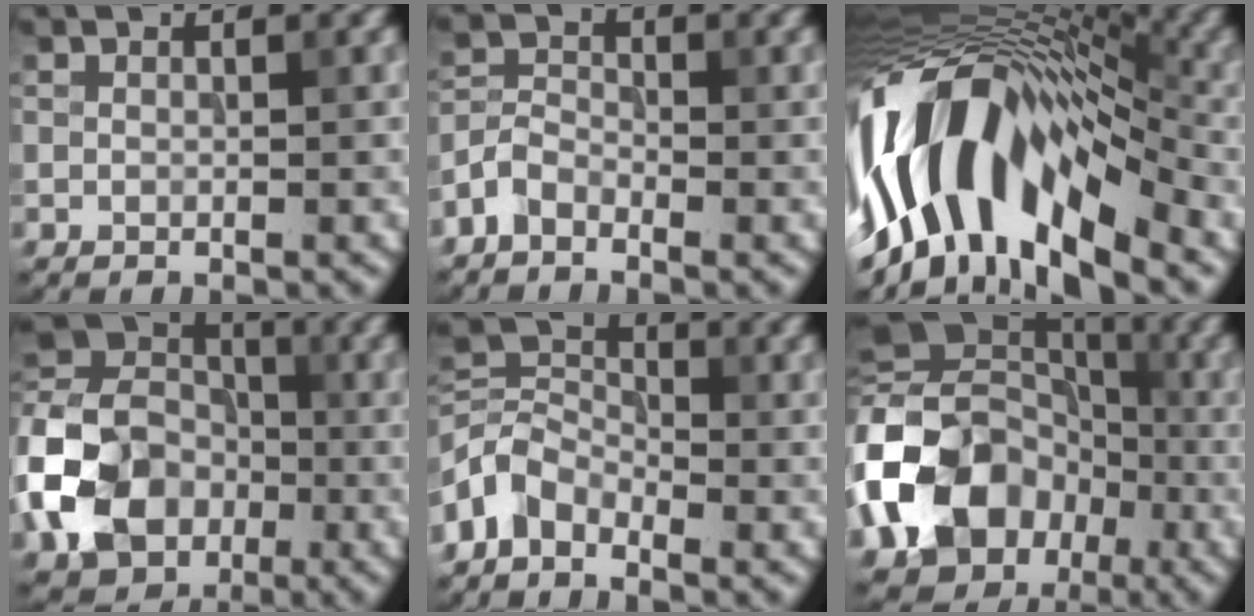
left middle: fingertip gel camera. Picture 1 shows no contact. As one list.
[{"total": 2.4, "force": [-1.8, 1.1, 0.9], "torque": [-0.021, 0.007, -0.049]}, {"total": 15.1, "force": [-3.4, 7.3, 12.7], "torque": [-0.219, 0.029, -0.072]}, {"total": 10.3, "force": [-3.3, 8.0, 5.6], "torque": [-0.125, 0.003, -0.081]}, {"total": 3.8, "force": [-2.7, 2.2, 1.6], "torque": [-0.037, 0.009, -0.070]}, {"total": 16.7, "force": [-5.0, 13.1, 9.1], "torque": [-0.213, -0.001, -0.101]}]